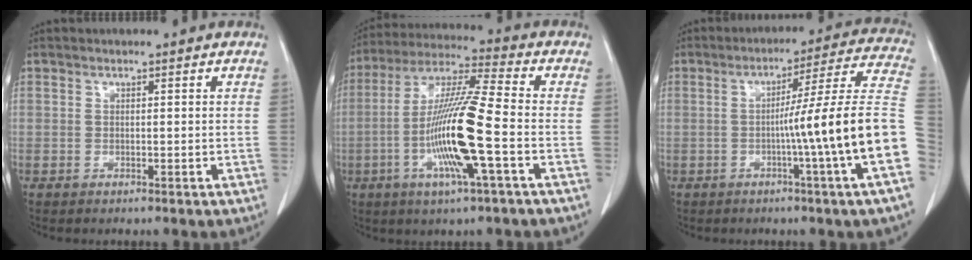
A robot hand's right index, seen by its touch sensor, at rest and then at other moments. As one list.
[{"total": 15.1, "force": [-3.8, 0.2, 14.6], "torque": [-0.291, -0.008, -0.079]}, {"total": 16.8, "force": [-3.6, -2.9, 16.1], "torque": [-0.201, 0.009, -0.062]}]